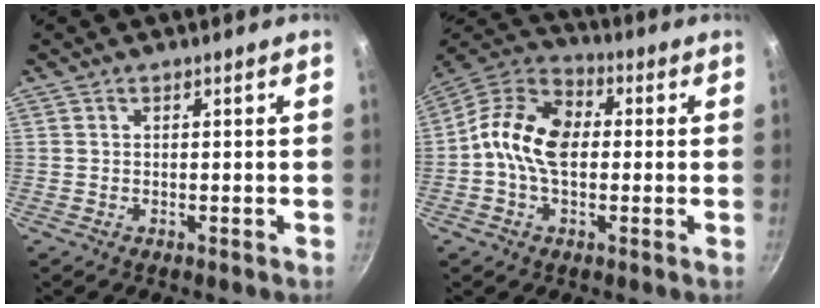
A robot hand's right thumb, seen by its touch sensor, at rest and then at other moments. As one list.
[{"total": 13.2, "force": [-0.1, 8.8, 9.8], "torque": [-0.150, 0.031, -0.027]}]